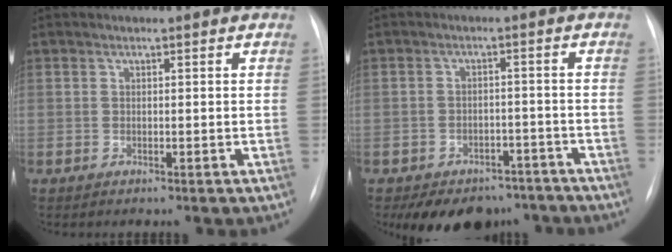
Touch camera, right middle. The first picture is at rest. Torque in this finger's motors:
{"motor_torque": [0.97, -0.95, 0.13, 0.04]}